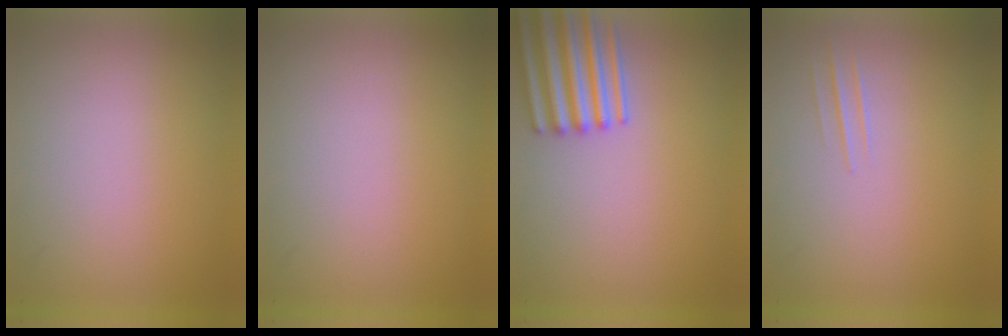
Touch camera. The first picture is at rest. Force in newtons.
{"total": 0.0}
{"total": 4.3}
{"total": 1.1}